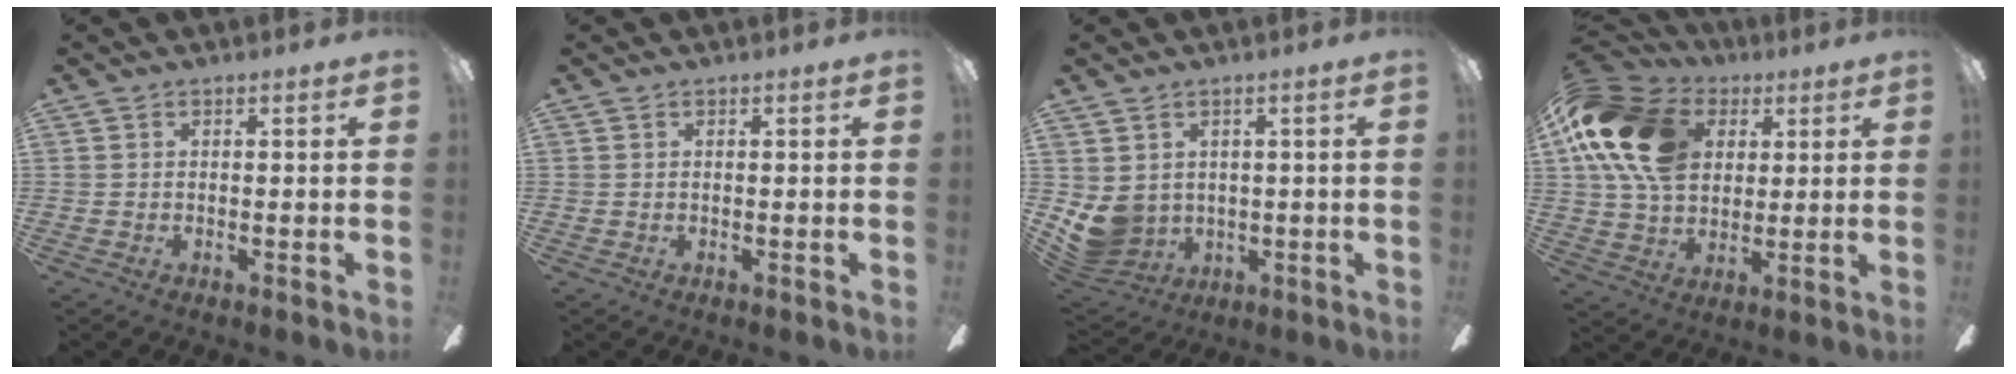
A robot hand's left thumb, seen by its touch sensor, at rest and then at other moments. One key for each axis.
{"total": 0.0}
{"total": 7.0, "fx": 0.6, "fy": 6.6, "fz": 2.5, "tx": -0.084, "ty": -0.015, "tz": 0.016}
{"total": 19.1, "fx": 6.0, "fy": 13.8, "fz": 11.8, "tx": -0.246, "ty": 0.000, "tz": 0.112}